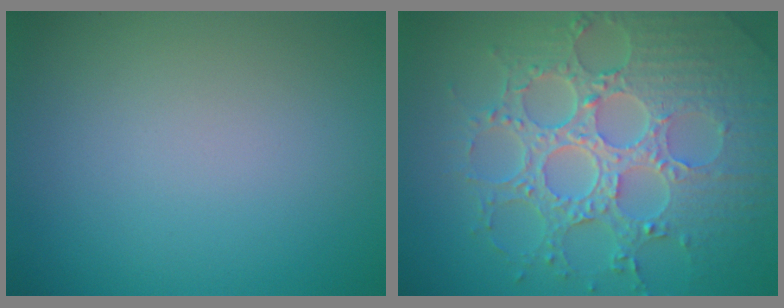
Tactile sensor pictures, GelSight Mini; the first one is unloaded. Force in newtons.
{"total": 8.5, "press": 6.2, "slide": 5.9}